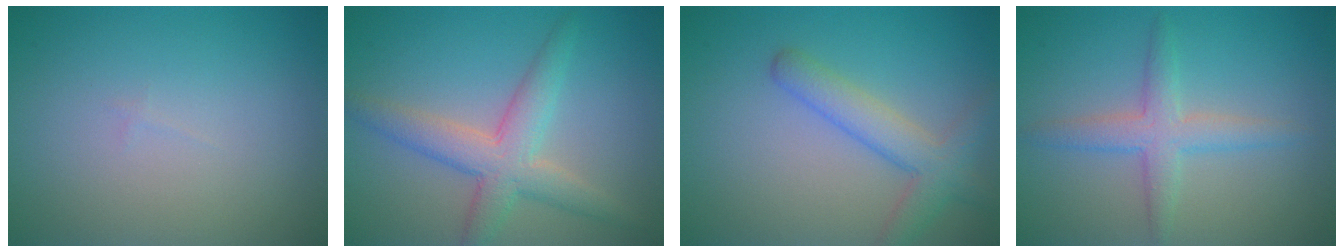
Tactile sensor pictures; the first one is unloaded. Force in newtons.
{"total": 4.6, "press": 4.6, "slide": 0.3}
{"total": 3.7, "press": 3.7, "slide": 0.1}
{"total": 3.1, "press": 3.1, "slide": 0.0}